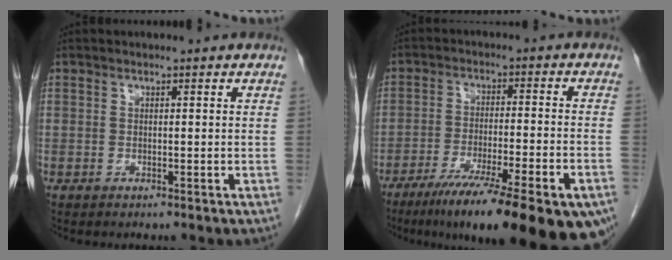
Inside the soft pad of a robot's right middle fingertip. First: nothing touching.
{"total": 23.2, "force": [-16.8, 2.5, 15.7], "torque": [-0.172, -0.040, -0.245]}